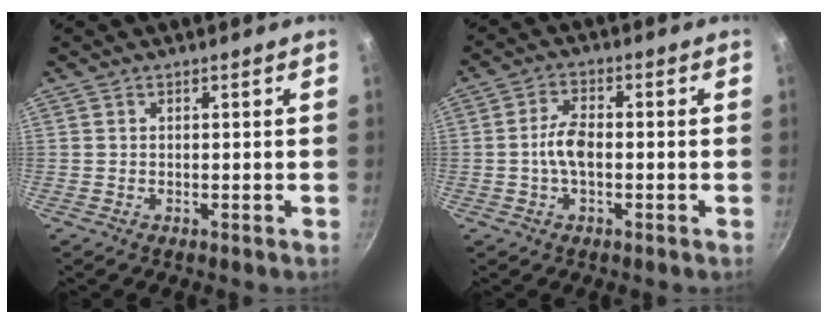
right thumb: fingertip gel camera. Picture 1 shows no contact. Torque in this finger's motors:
{"motor_torque": [0.66, 1.09, 0.75, 0.21, 0.02]}